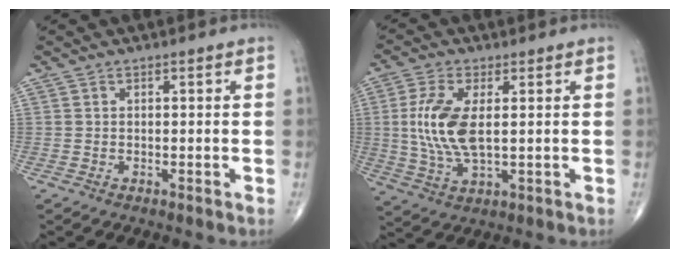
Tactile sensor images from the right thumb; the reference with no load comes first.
{"total": 10.7, "force": [1.1, 4.6, 9.5], "torque": [-0.215, -0.009, 0.027]}